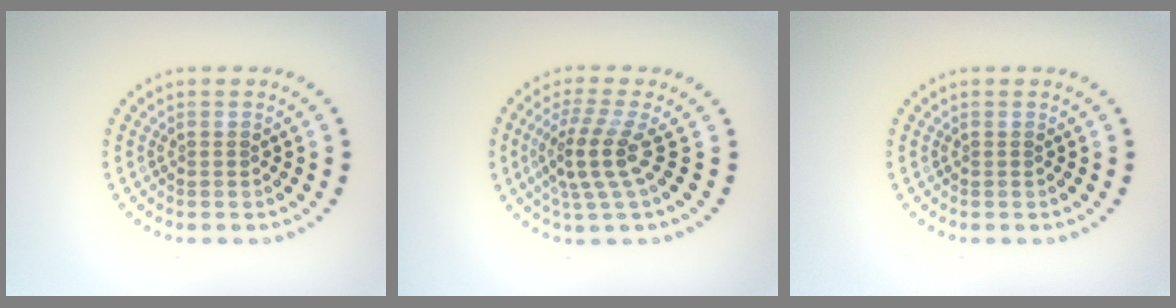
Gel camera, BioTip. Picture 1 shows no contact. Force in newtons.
{"total": 3.6, "press": 2.7, "slide": 2.4}
{"total": 0.0}